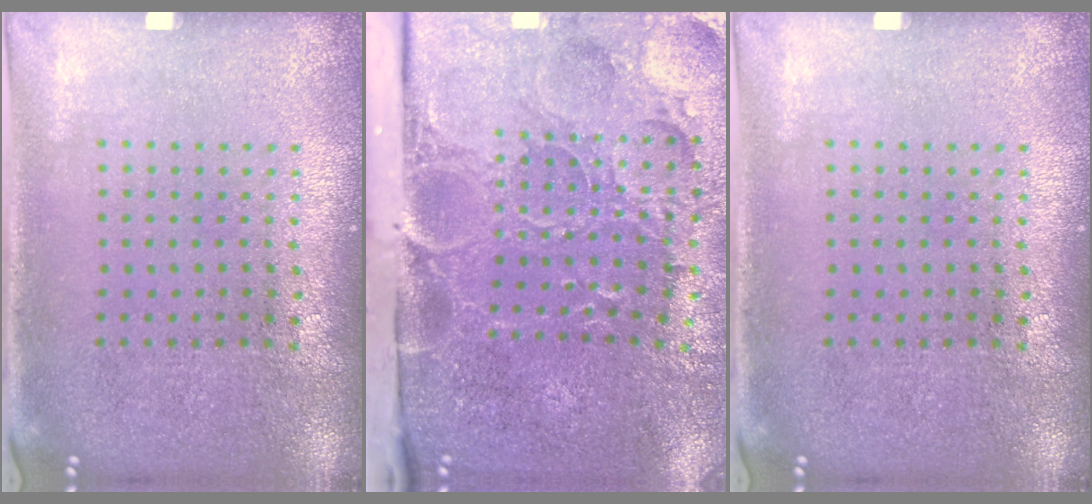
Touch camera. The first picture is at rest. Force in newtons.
{"total": 5.4, "press": 4.1, "slide": 3.5}
{"total": 0.0}